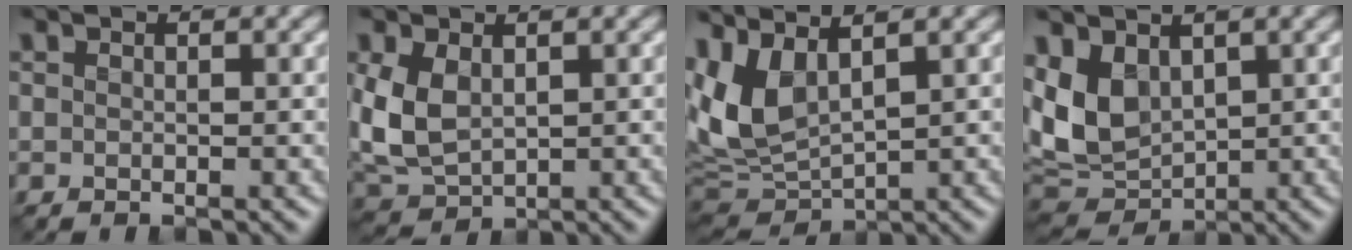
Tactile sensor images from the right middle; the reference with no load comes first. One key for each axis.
{"total": 5.5, "fx": 0.5, "fy": 3.7, "fz": 4.1, "tx": -0.107, "ty": -0.003, "tz": 0.010}
{"total": 7.3, "fx": 2.2, "fy": 3.9, "fz": 5.8, "tx": -0.145, "ty": -0.002, "tz": 0.045}
{"total": 7.2, "fx": 1.5, "fy": 5.0, "fz": 5.1, "tx": -0.123, "ty": -0.005, "tz": 0.024}